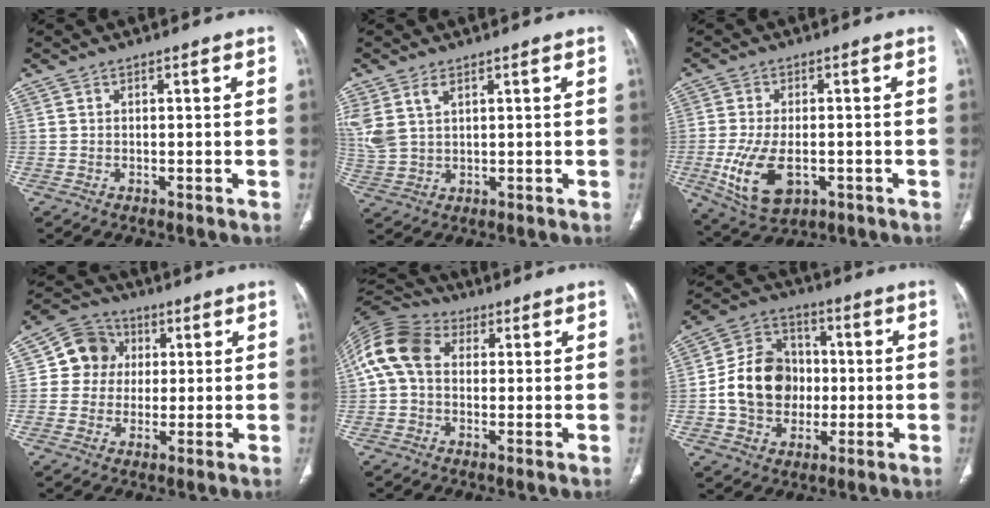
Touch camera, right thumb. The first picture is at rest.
{"total": 7.0, "force": [3.1, 4.1, 4.8], "torque": [-0.118, 0.000, 0.074]}
{"total": 11.1, "force": [-2.9, 6.2, 8.8], "torque": [-0.173, -0.004, -0.037]}
{"total": 8.9, "force": [1.5, 8.3, 2.9], "torque": [-0.017, 0.008, 0.016]}
{"total": 12.3, "force": [1.9, 9.0, 8.1], "torque": [-0.163, 0.035, 0.024]}
{"total": 14.2, "force": [-0.9, 11.8, 8.0], "torque": [-0.111, 0.026, -0.016]}